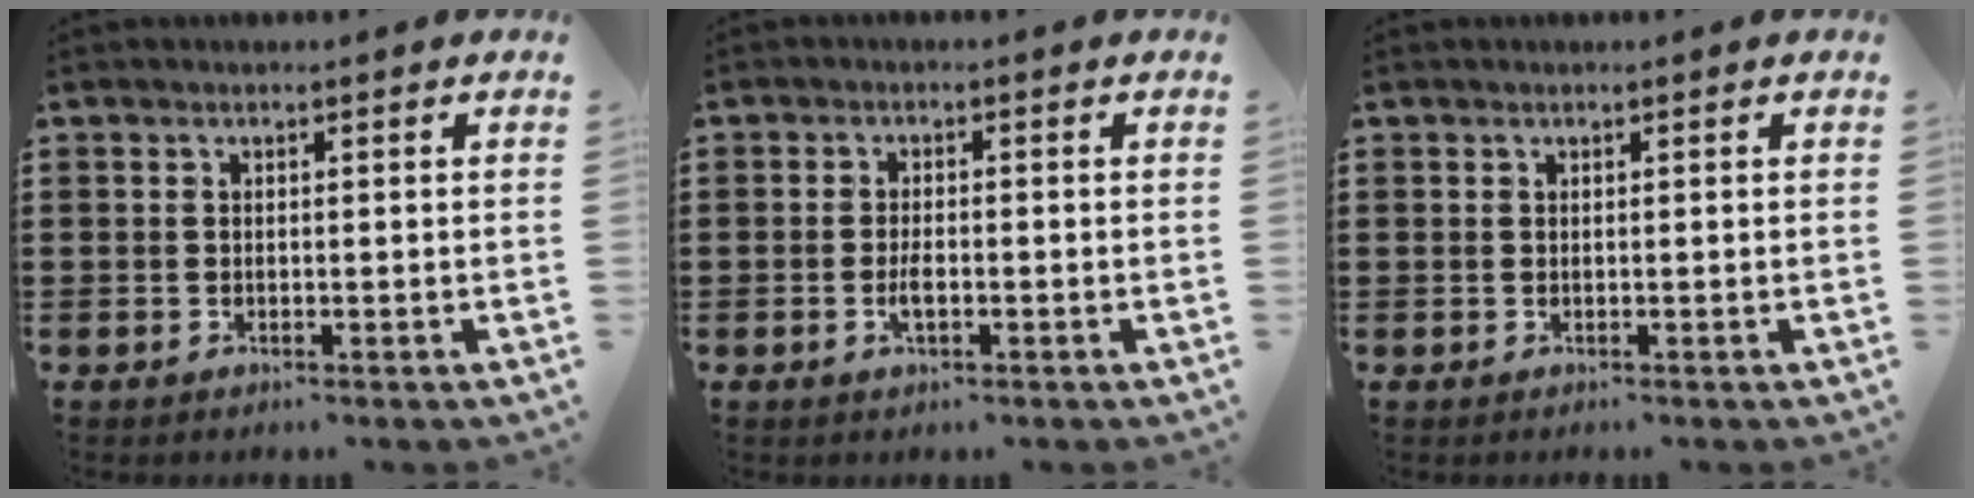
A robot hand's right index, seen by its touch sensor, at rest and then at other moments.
{"total": 2.5, "force": [-0.7, 0.9, 2.3], "torque": [-0.042, -0.001, -0.012]}
{"total": 0.0}